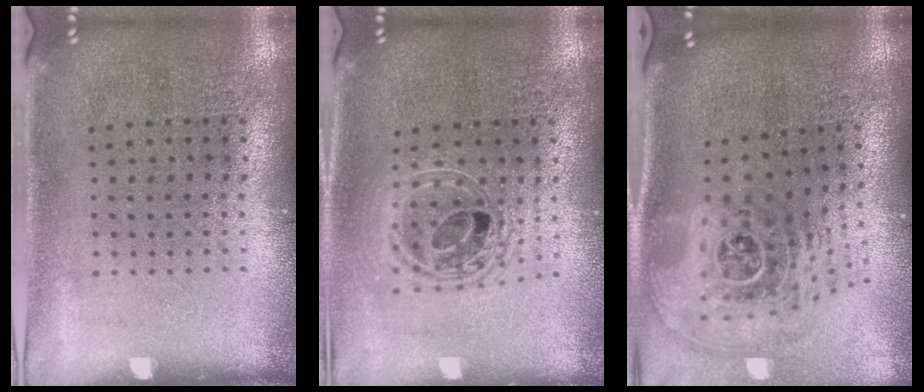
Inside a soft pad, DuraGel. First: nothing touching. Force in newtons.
{"total": 1.6, "press": 1.4, "slide": 0.8}
{"total": 2.7, "press": 1.8, "slide": 2.0}